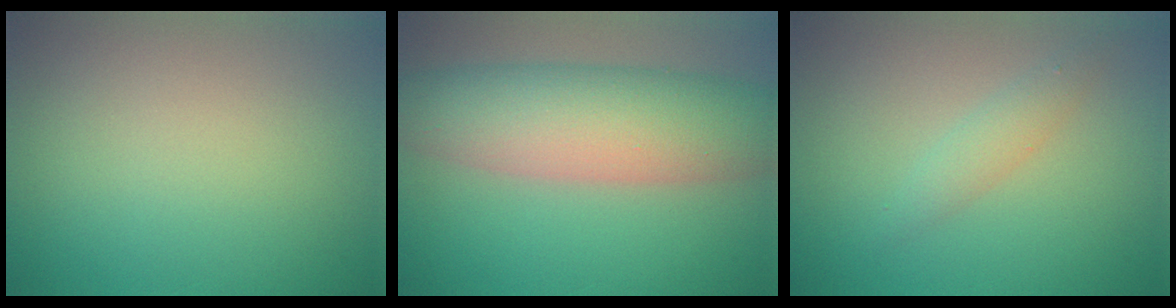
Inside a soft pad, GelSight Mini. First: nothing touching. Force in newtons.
{"total": 8.6, "press": 8.6, "slide": 0.2}
{"total": 1.6, "press": 1.6, "slide": 0.1}